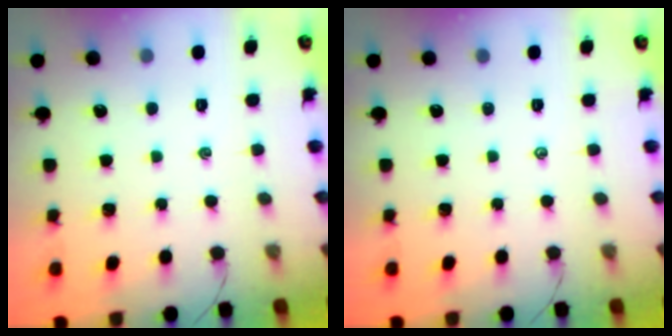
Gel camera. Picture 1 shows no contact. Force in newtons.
{"total": 0.0}